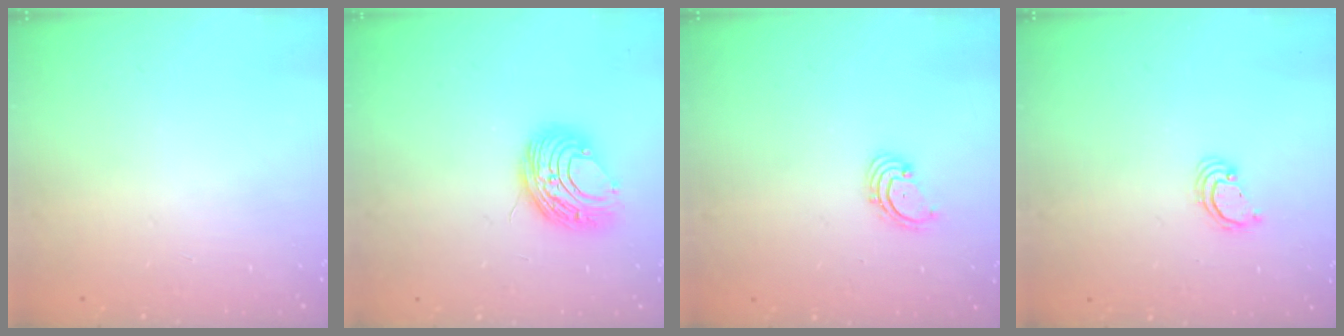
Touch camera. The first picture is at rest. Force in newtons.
{"total": 9.0, "press": 9.0, "slide": 0.5}
{"total": 1.8, "press": 1.7, "slide": 0.6}
{"total": 2.2, "press": 2.2, "slide": 0.1}